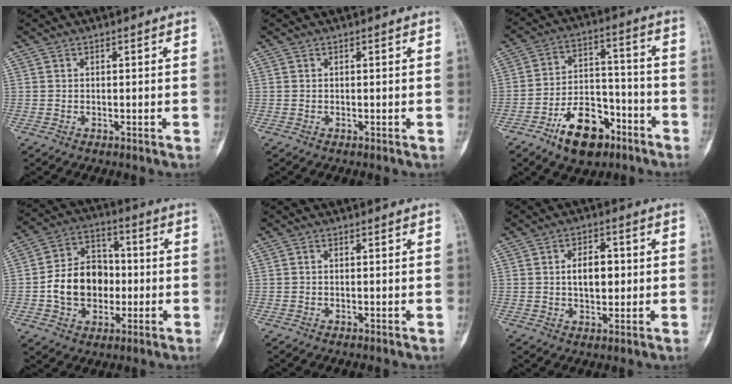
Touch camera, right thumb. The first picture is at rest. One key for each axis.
{"total": 0.0}
{"total": 14.4, "fx": -8.5, "fy": 8.0, "fz": 8.4, "tx": -0.105, "ty": 0.071, "tz": -0.139}
{"total": 14.1, "fx": -1.6, "fy": 10.9, "fz": 8.9, "tx": -0.120, "ty": 0.033, "tz": -0.029}
{"total": 0.0}
{"total": 6.5, "fx": 0.6, "fy": 4.0, "fz": 5.1, "tx": -0.060, "ty": 0.007, "tz": 0.010}